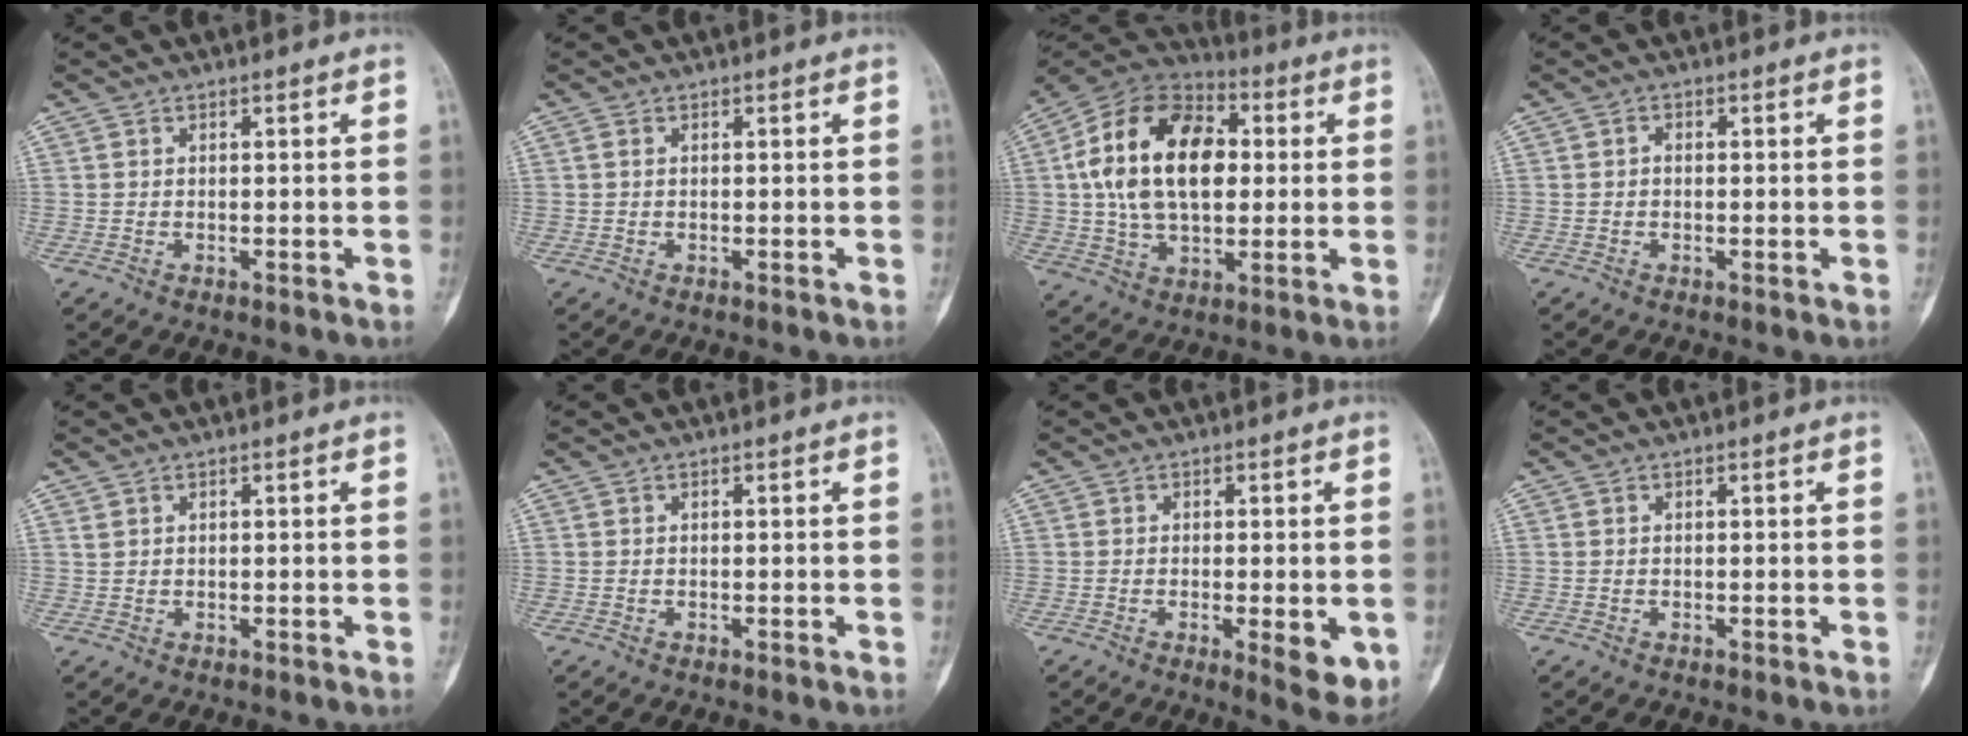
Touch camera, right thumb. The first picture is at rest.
{"total": 0.7, "force": [0.2, 0.4, 0.5], "torque": [-0.015, 0.005, 0.005]}
{"total": 21.9, "force": [2.8, 13.6, 17.0], "torque": [-0.283, 0.015, 0.044]}
{"total": 1.0, "force": [-0.1, 0.7, 0.7], "torque": [-0.005, 0.002, -0.005]}
{"total": 0.7, "force": [0.5, 0.4, 0.2], "torque": [-0.004, 0.000, 0.013]}
{"total": 0.0}
{"total": 6.6, "force": [-1.7, 2.1, 6.1], "torque": [-0.073, -0.013, -0.018]}
{"total": 0.0}